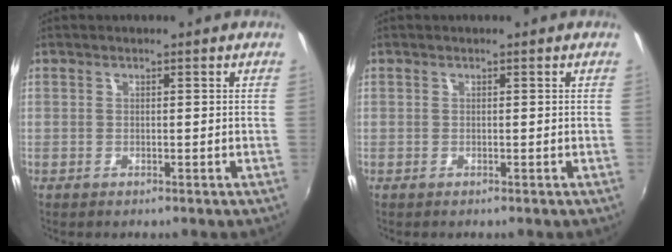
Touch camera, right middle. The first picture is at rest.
{"total": 0.0}